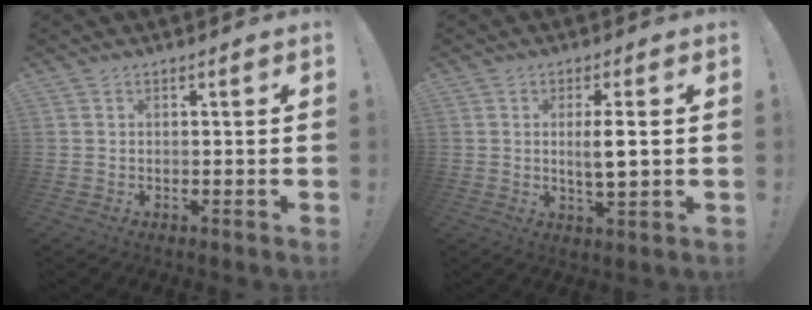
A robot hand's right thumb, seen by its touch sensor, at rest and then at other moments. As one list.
[{"total": 5.3, "force": [0.8, 1.0, 5.1], "torque": [-0.087, -0.010, 0.007]}]